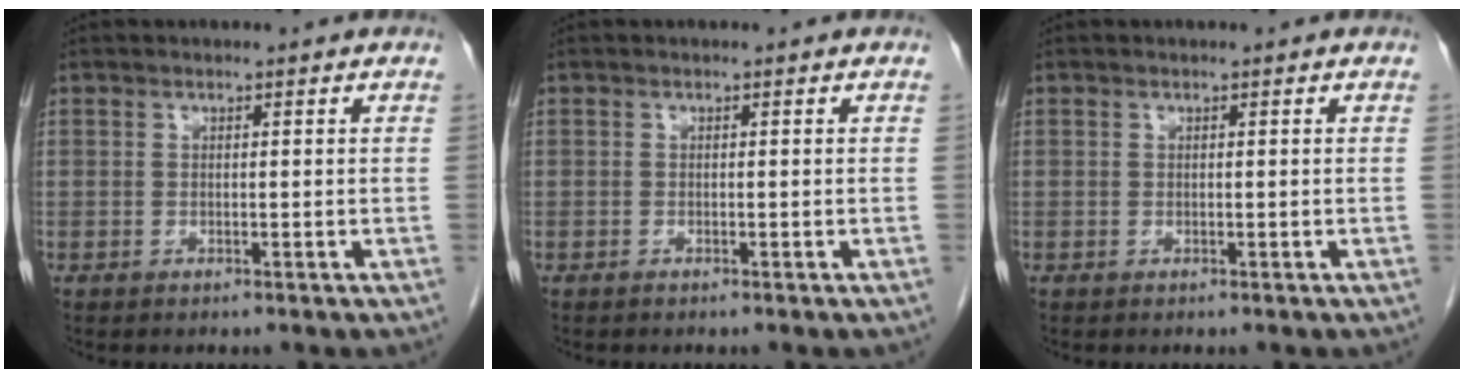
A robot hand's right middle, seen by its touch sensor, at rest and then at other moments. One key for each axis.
{"total": 0.0}
{"total": 0.0}